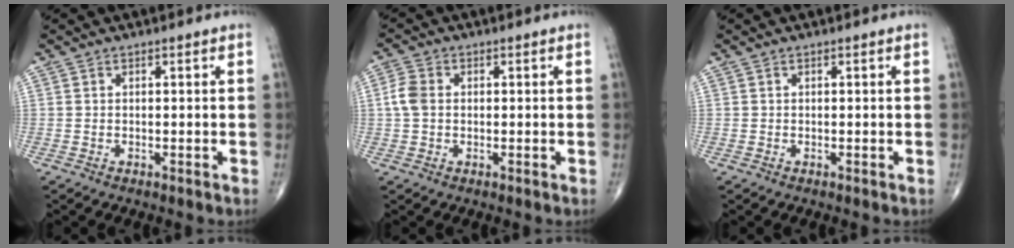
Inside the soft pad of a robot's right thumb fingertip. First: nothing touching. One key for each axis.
{"total": 4.0, "fx": 0.2, "fy": 2.9, "fz": 2.7, "tx": -0.063, "ty": 0.009, "tz": -0.002}
{"total": 0.0}